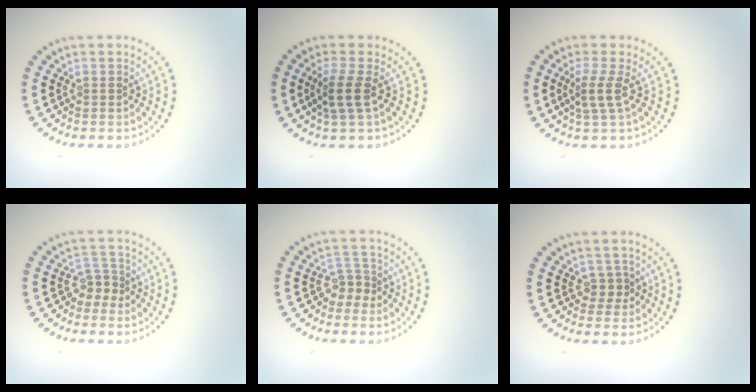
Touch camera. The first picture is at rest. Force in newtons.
{"total": 2.4, "press": 1.9, "slide": 1.5}
{"total": 2.2, "press": 1.6, "slide": 1.5}
{"total": 1.9, "press": 1.3, "slide": 1.4}
{"total": 1.9, "press": 1.3, "slide": 1.4}
{"total": 1.3, "press": 0.9, "slide": 0.9}